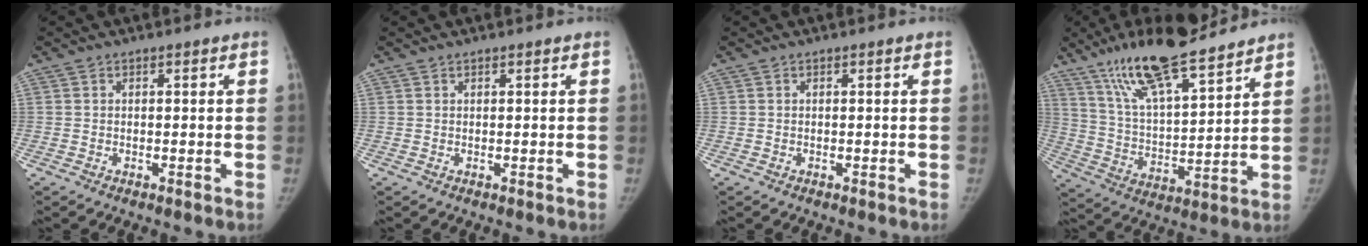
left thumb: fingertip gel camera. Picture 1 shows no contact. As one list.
[{"total": 0.0}, {"total": 0.0}, {"total": 19.0, "force": [14.2, 4.4, 11.9], "torque": [-0.183, -0.058, 0.254]}]